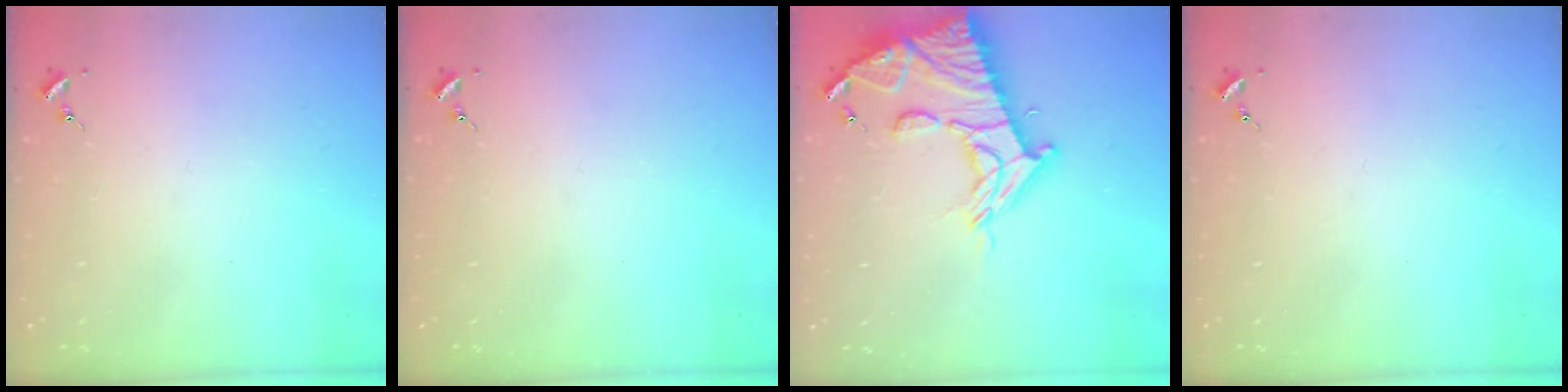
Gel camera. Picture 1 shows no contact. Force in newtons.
{"total": 0.0}
{"total": 19.3, "press": 19.3, "slide": 1.6}
{"total": 0.0}